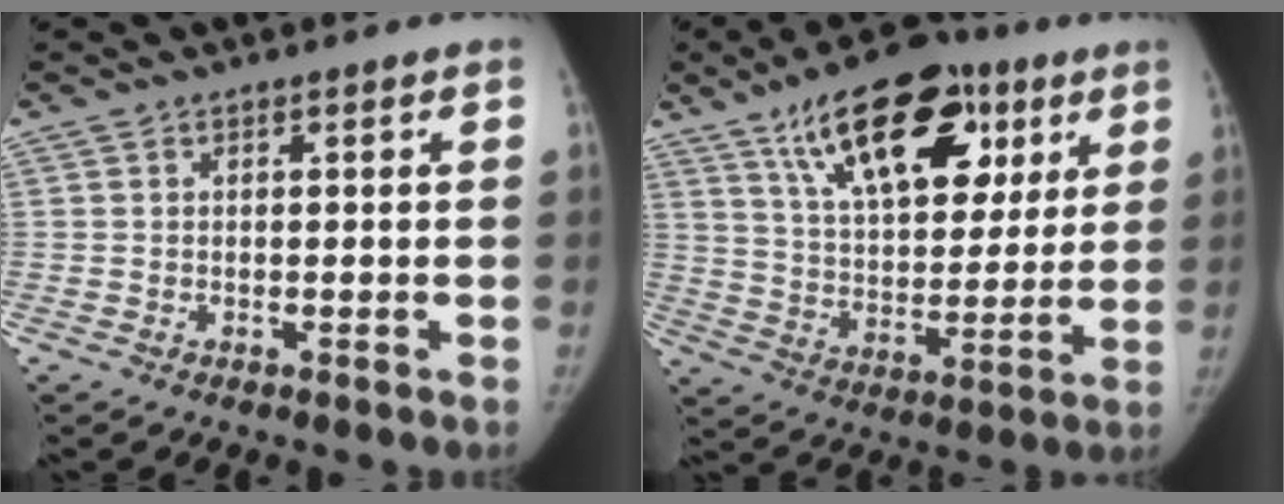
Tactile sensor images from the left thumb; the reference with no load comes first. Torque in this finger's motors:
{"motor_torque": [0.70, -0.02, 1.70, -1.07, 0.52]}